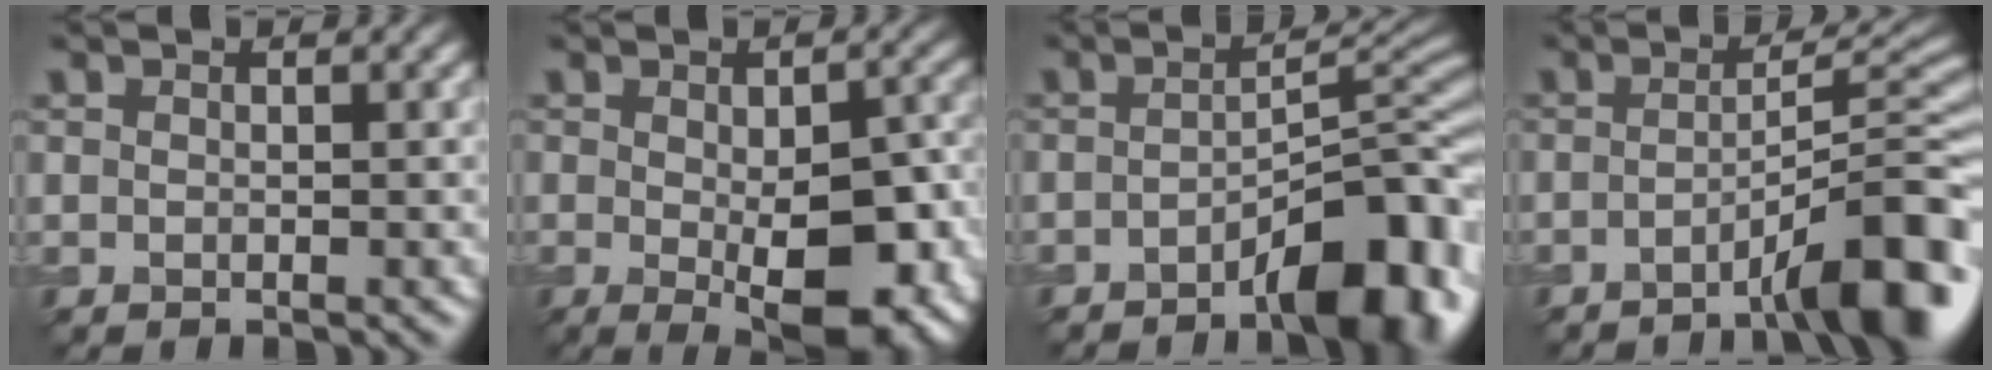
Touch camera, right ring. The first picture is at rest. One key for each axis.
{"total": 8.0, "fx": -1.7, "fy": 2.7, "fz": 7.3, "tx": -0.108, "ty": -0.011, "tz": -0.009}
{"total": 8.0, "fx": -4.4, "fy": 2.0, "fz": 6.3, "tx": -0.080, "ty": 0.018, "tz": -0.062}
{"total": 8.3, "fx": -4.1, "fy": 1.2, "fz": 7.1, "tx": -0.083, "ty": 0.026, "tz": -0.060}